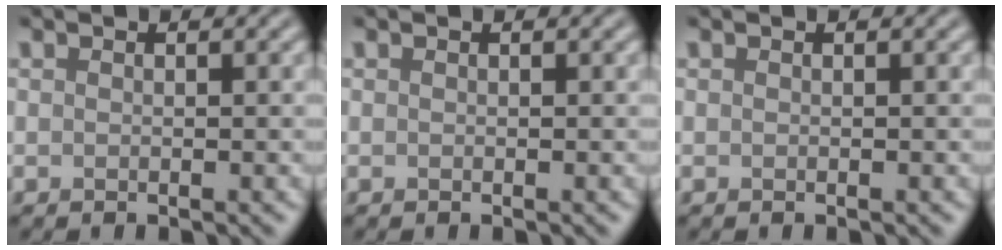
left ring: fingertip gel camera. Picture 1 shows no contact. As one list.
[{"total": 0.0}, {"total": 0.0}]